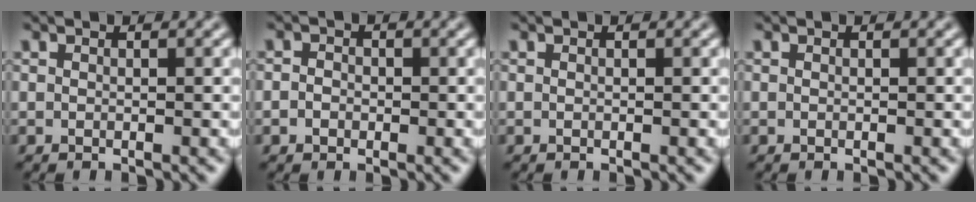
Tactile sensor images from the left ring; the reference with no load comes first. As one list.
[{"total": 1.4, "force": [-0.3, 1.2, 0.6], "torque": [0.000, 0.001, -0.014]}, {"total": 0.0}, {"total": 0.0}]